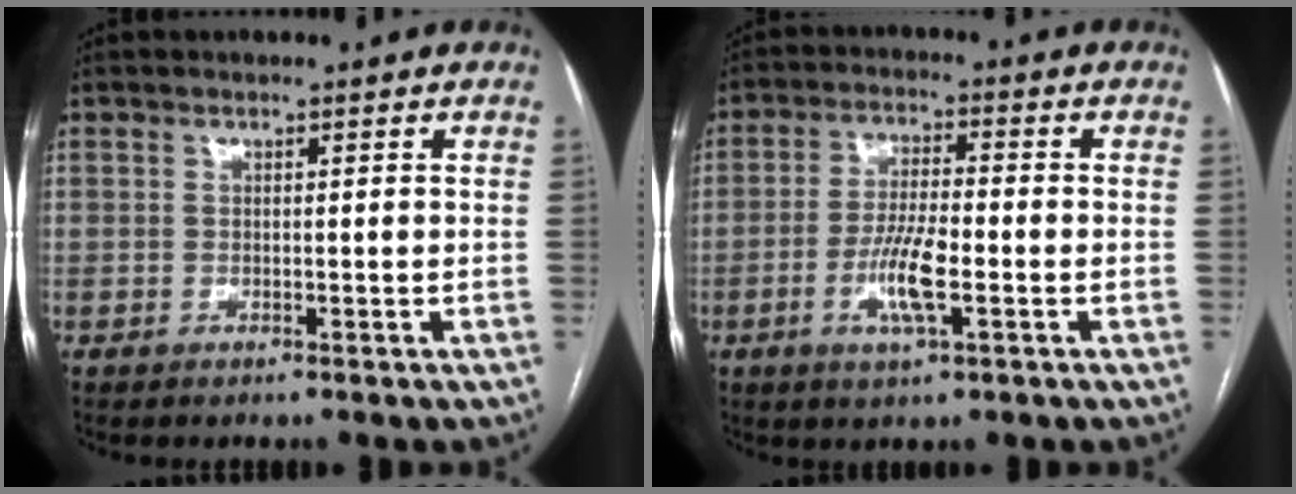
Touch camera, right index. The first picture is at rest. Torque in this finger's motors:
{"motor_torque": [0.11, -0.11, 0.08, 0.08]}